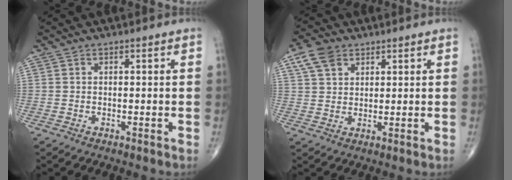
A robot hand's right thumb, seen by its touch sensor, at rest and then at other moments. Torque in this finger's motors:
{"motor_torque": [-0.58, 0.68, -0.02, 0.01, 0.01]}